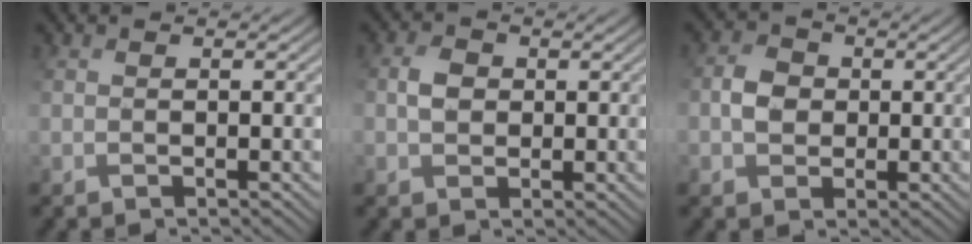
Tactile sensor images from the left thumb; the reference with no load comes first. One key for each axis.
{"total": 2.1, "fx": 0.6, "fy": 1.9, "fz": 0.7, "tx": -0.014, "ty": 0.010, "tz": 0.007}
{"total": 2.8, "fx": 0.2, "fy": 2.6, "fz": 0.9, "tx": -0.017, "ty": 0.010, "tz": -0.001}